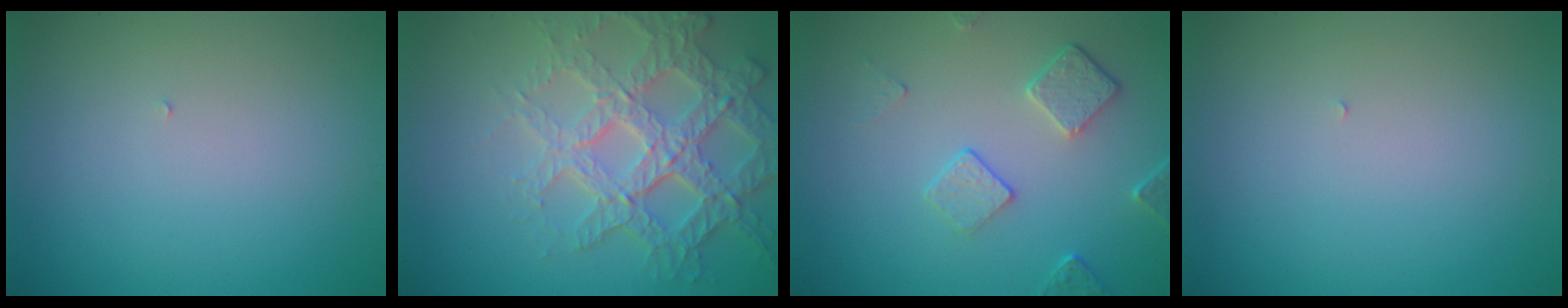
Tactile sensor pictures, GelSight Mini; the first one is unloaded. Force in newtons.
{"total": 6.4, "press": 5.1, "slide": 3.8}
{"total": 2.7, "press": 2.0, "slide": 1.7}
{"total": 0.0}